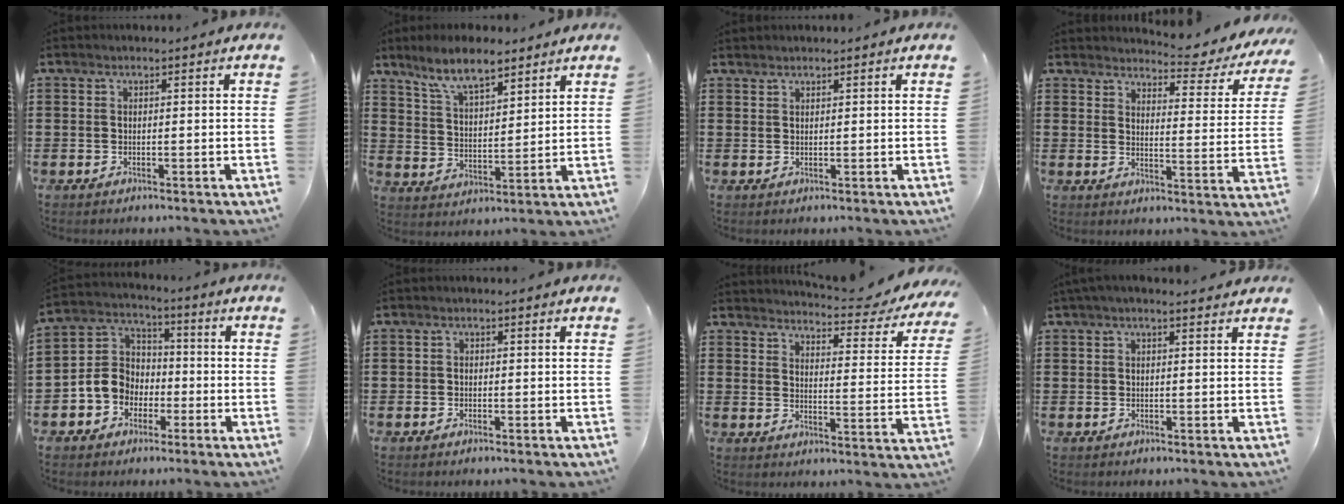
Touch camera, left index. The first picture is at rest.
{"total": 8.9, "force": [7.4, 2.1, 4.6], "torque": [-0.112, -0.017, 0.135]}
{"total": 1.0, "force": [1.0, 0.1, 0.0], "torque": [-0.002, 0.000, 0.020]}
{"total": 4.5, "force": [4.2, 0.7, 1.5], "torque": [-0.029, -0.041, 0.062]}
{"total": 6.9, "force": [-2.1, 6.0, 2.7], "torque": [-0.092, 0.010, -0.049]}
{"total": 0.6, "force": [-0.2, 0.5, 0.1], "torque": [-0.003, 0.003, -0.004]}
{"total": 4.4, "force": [4.2, 0.0, 1.4], "torque": [-0.035, -0.039, 0.064]}
{"total": 1.8, "force": [1.4, 0.1, 1.2], "torque": [-0.025, 0.004, 0.025]}